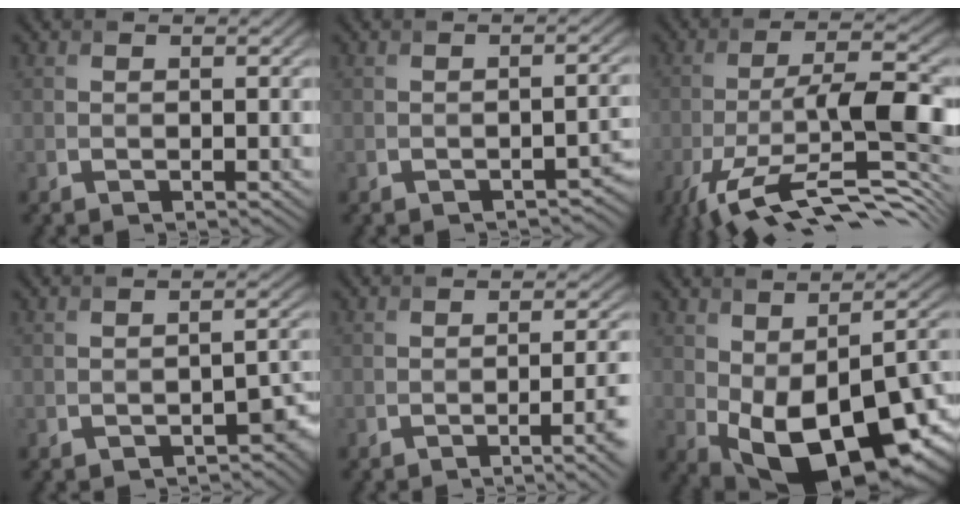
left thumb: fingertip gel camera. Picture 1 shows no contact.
{"total": 2.2, "force": [-1.6, 0.7, 1.3], "torque": [-0.016, 0.000, -0.016]}
{"total": 14.3, "force": [-6.6, 4.3, 12.0], "torque": [-0.215, -0.012, -0.117]}
{"total": 4.1, "force": [-2.5, 1.8, 2.7], "torque": [-0.027, -0.005, -0.031]}
{"total": 5.1, "force": [-1.8, 1.4, 4.6], "torque": [-0.057, 0.000, -0.025]}
{"total": 18.1, "force": [-4.9, 9.6, 14.6], "torque": [-0.211, -0.032, -0.054]}